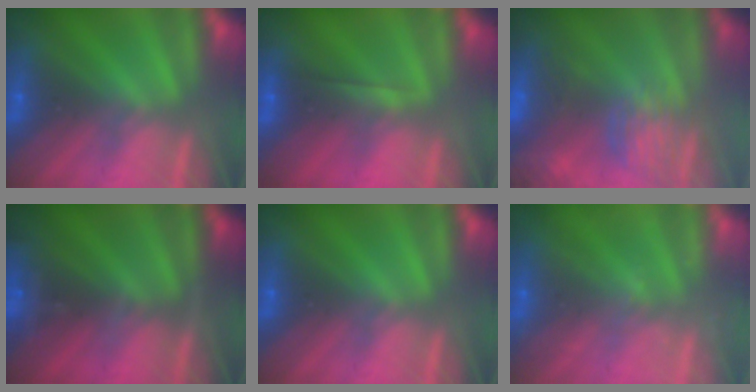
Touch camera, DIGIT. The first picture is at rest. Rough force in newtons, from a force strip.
{"total": 2.0}
{"total": 5.0}
{"total": 9.3}
{"total": 0.0}
{"total": 2.4}